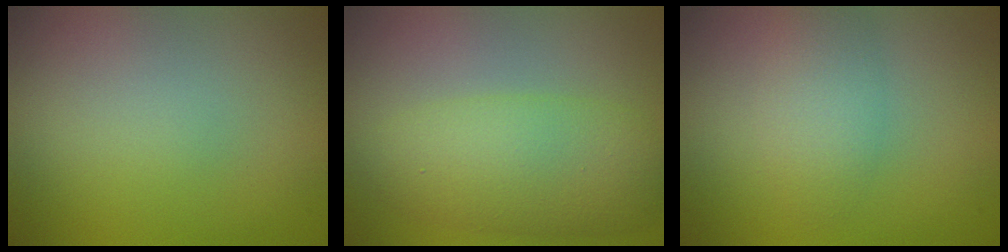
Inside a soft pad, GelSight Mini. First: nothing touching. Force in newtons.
{"total": 5.5, "press": 5.5, "slide": 0.1}
{"total": 2.7, "press": 2.7, "slide": 0.1}